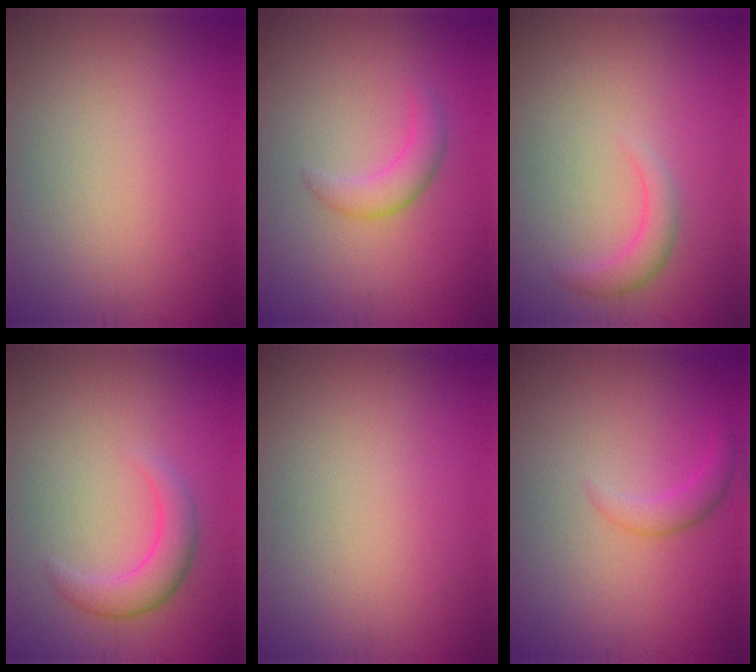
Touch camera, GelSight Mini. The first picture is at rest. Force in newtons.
{"total": 2.2, "press": 2.2, "slide": 0.2}
{"total": 1.9, "press": 1.9, "slide": 0.1}
{"total": 2.9, "press": 2.9, "slide": 0.1}
{"total": 0.0}
{"total": 1.7, "press": 1.7, "slide": 0.1}